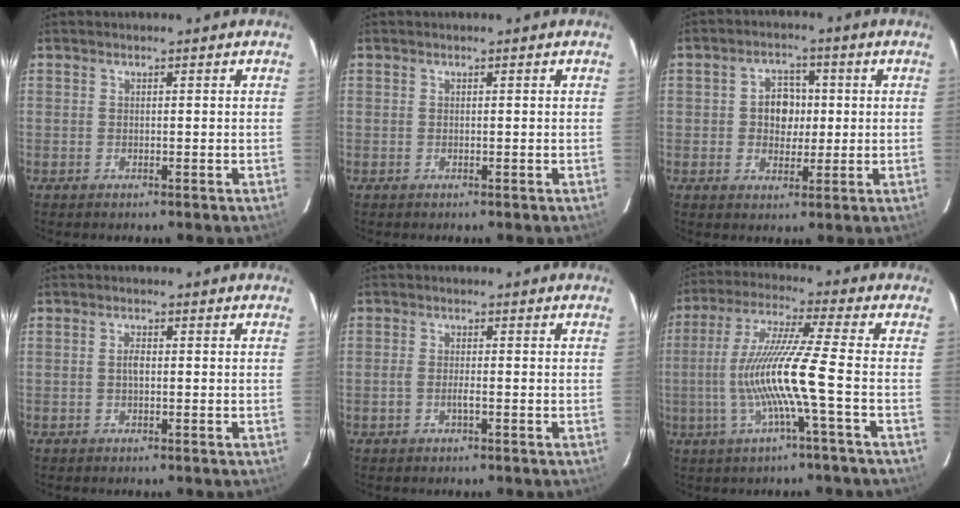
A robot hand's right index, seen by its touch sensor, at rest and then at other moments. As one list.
[{"total": 0.0}, {"total": 5.7, "force": [0.2, 4.8, 3.1], "torque": [-0.054, 0.016, 0.005]}, {"total": 1.5, "force": [-0.1, 0.7, 1.3], "torque": [-0.025, 0.004, -0.004]}, {"total": 2.2, "force": [-0.9, 0.8, 1.9], "torque": [-0.044, 0.001, -0.019]}, {"total": 12.5, "force": [-3.0, -1.6, 12.0], "torque": [-0.234, -0.004, -0.053]}]